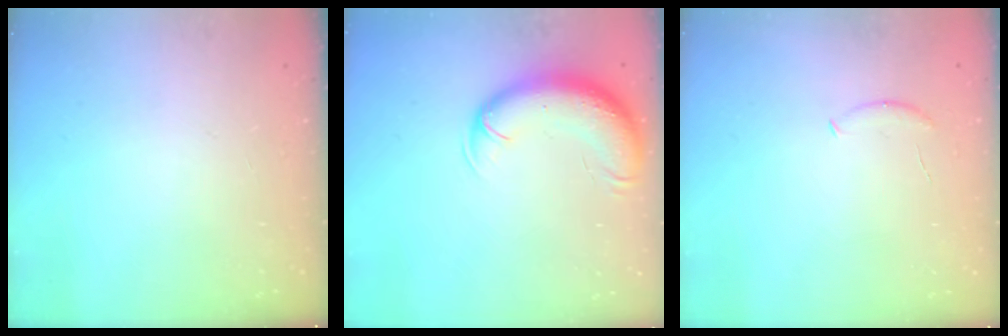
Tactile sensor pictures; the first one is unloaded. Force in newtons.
{"total": 12.6, "press": 12.1, "slide": 3.3}
{"total": 4.7, "press": 4.6, "slide": 0.7}